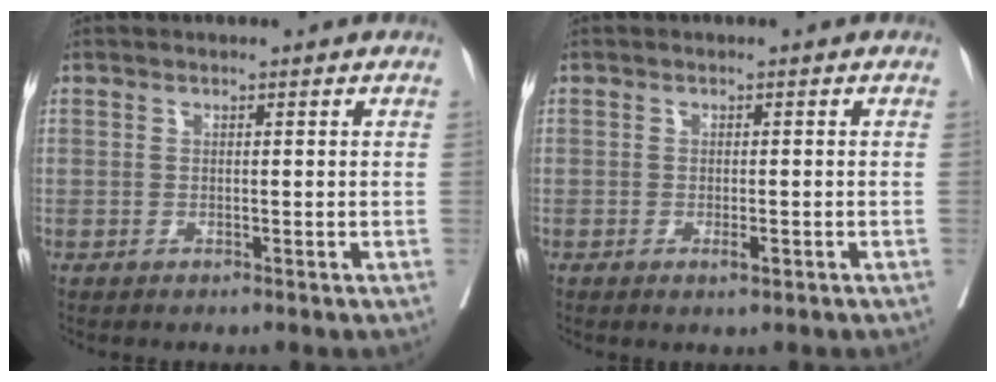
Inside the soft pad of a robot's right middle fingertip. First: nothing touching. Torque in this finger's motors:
{"motor_torque": [0.95, -1.19, 0.10, 0.03]}